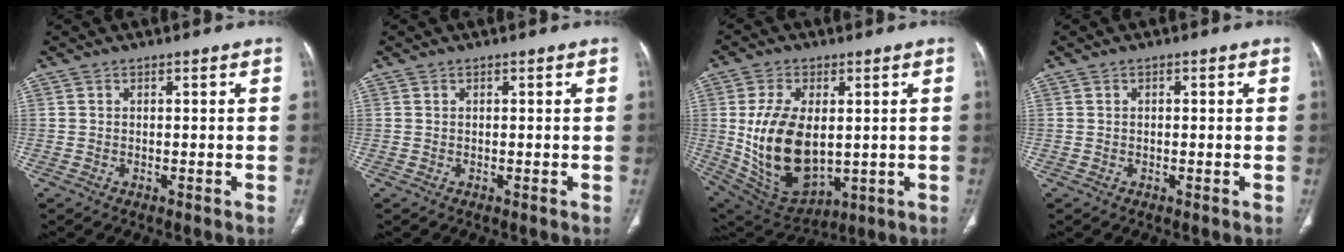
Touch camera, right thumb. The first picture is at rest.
{"total": 0.0}
{"total": 17.8, "force": [0.5, 10.5, 14.4], "torque": [-0.258, -0.014, 0.037]}
{"total": 0.0}